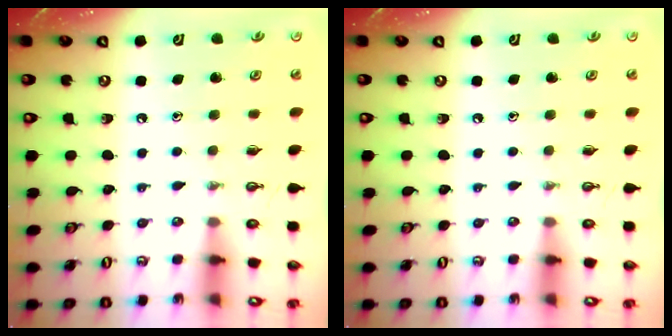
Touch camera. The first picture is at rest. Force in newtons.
{"total": 0.0}